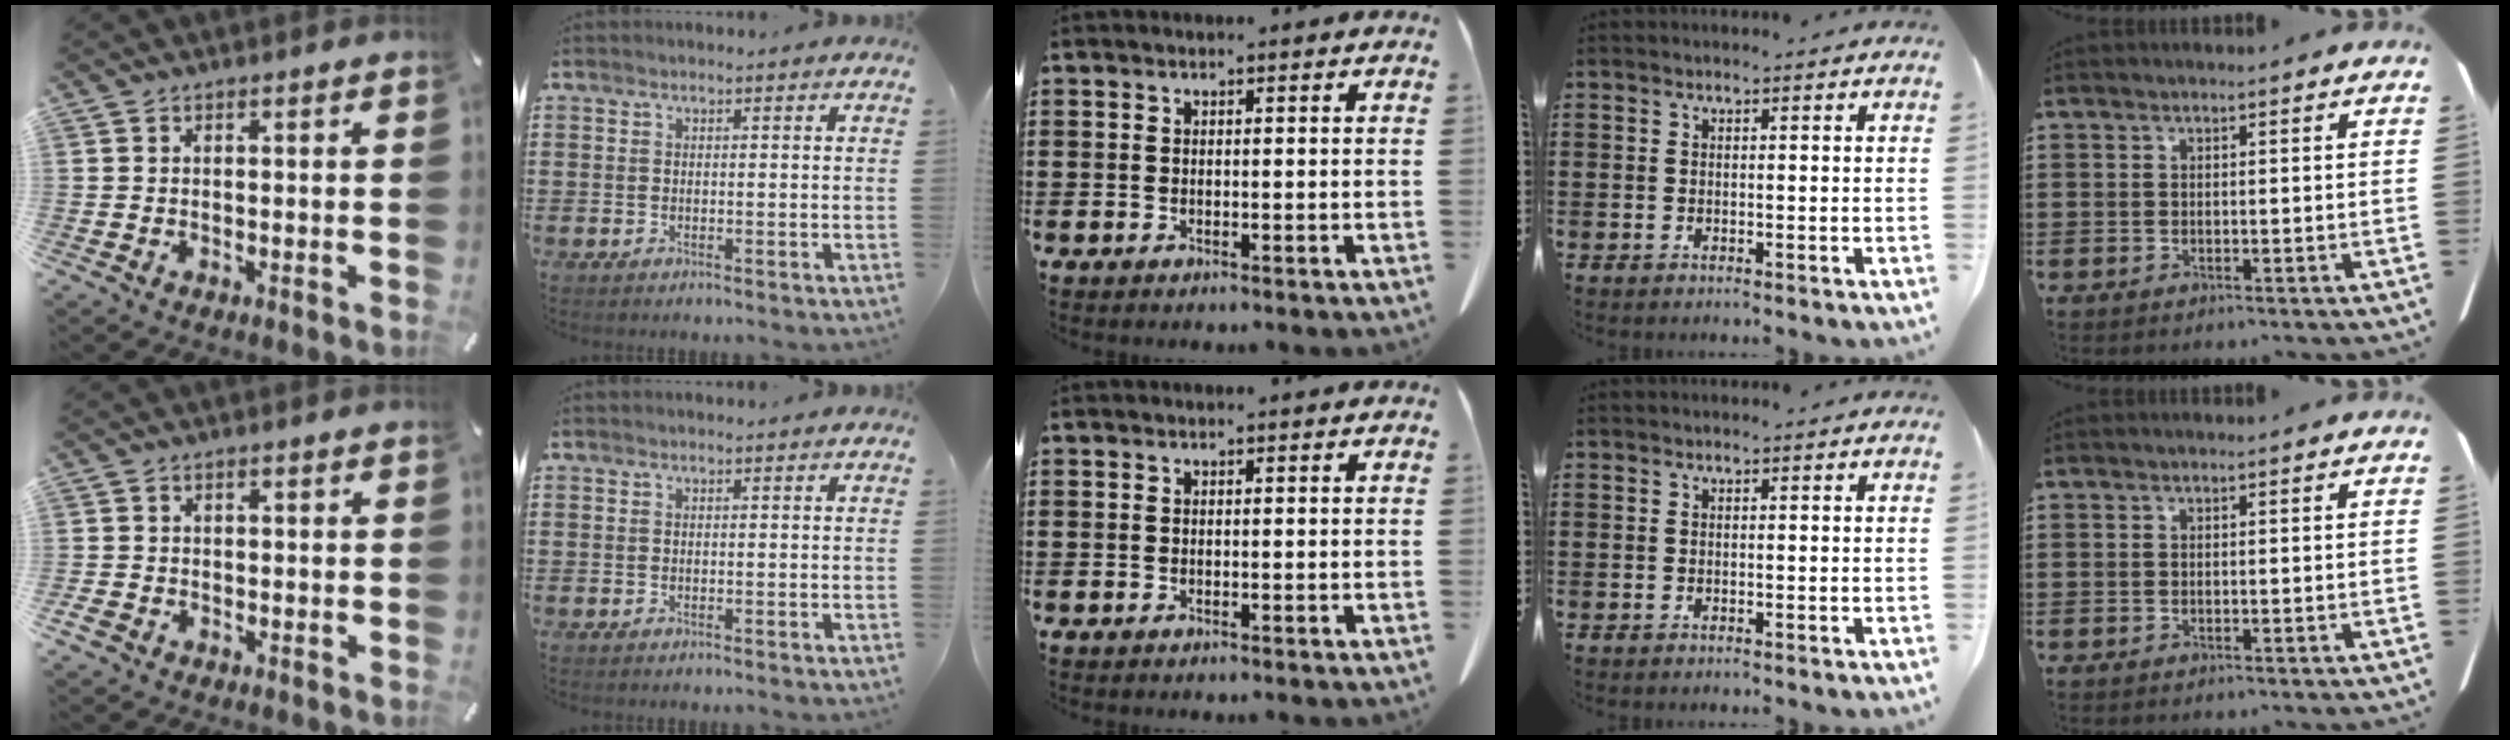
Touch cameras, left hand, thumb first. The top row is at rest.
{"thumb": {"total": 1.9, "force": [-0.9, 1.5, 0.8], "torque": [-0.014, 0.004, -0.018]}}